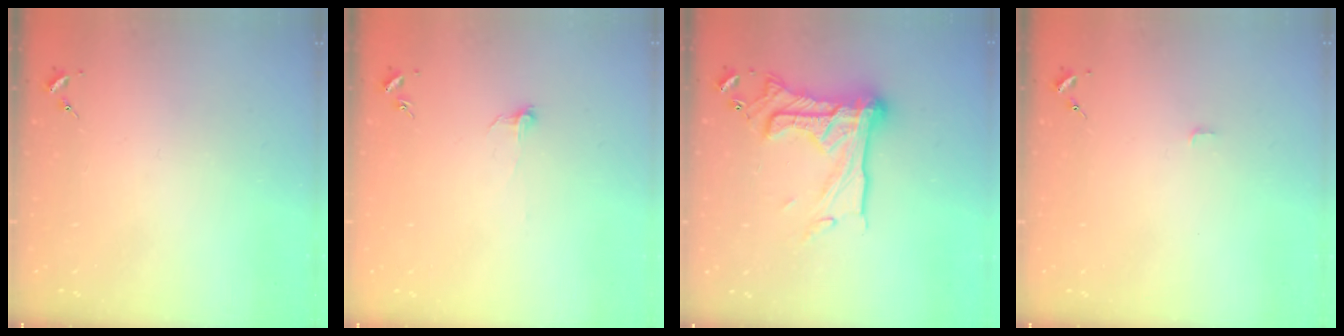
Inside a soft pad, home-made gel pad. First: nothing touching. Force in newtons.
{"total": 3.9, "press": 3.9, "slide": 0.3}
{"total": 21.7, "press": 21.7, "slide": 1.1}
{"total": 2.8, "press": 2.8, "slide": 0.2}